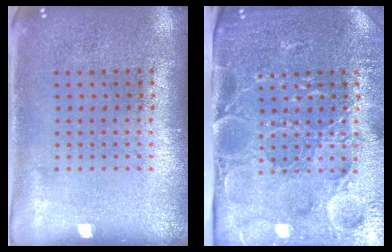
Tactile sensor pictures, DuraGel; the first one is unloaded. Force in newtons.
{"total": 4.8, "press": 4.1, "slide": 2.4}